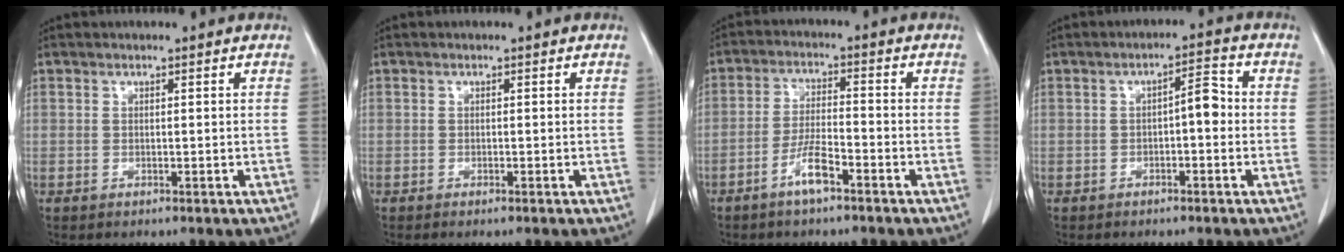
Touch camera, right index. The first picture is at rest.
{"total": 0.6, "force": [-0.4, -0.1, 0.4], "torque": [-0.011, -0.001, -0.006]}
{"total": 5.2, "force": [-3.3, 0.7, 4.0], "torque": [-0.084, 0.000, -0.065]}
{"total": 3.7, "force": [-0.4, 1.1, 3.5], "torque": [-0.050, 0.016, -0.008]}